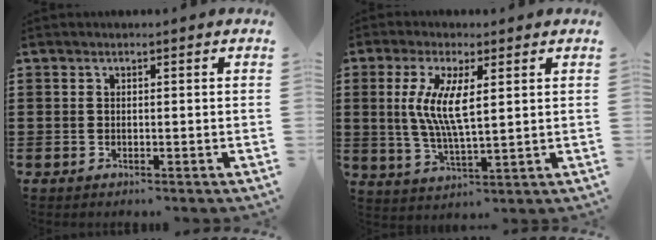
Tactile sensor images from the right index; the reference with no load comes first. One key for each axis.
{"total": 7.8, "fx": 1.6, "fy": 2.2, "fz": 7.3, "tx": -0.151, "ty": 0.001, "tz": 0.024}